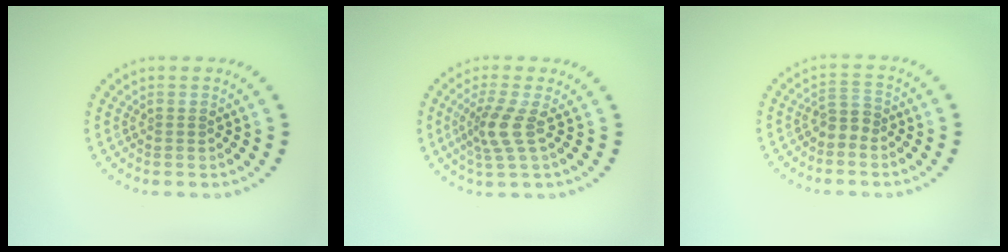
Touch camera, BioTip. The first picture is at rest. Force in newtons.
{"total": 2.8, "press": 2.1, "slide": 1.9}
{"total": 1.8, "press": 1.4, "slide": 1.2}